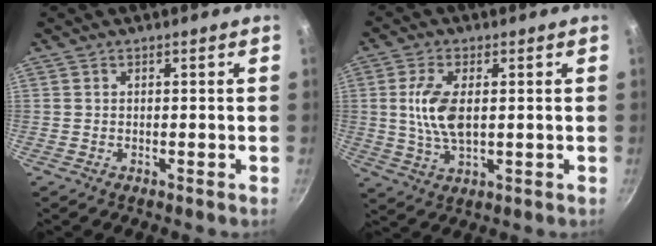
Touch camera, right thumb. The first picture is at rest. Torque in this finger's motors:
{"motor_torque": [0.18, 0.25, 0.86, 0.52, 0.10]}